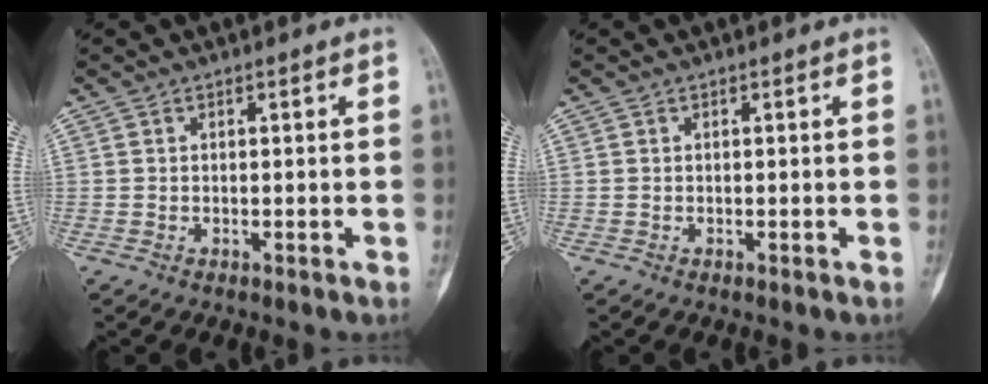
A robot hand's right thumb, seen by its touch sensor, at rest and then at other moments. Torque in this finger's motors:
{"motor_torque": [0.00, 0.00, 0.04, 0.00, 0.00]}